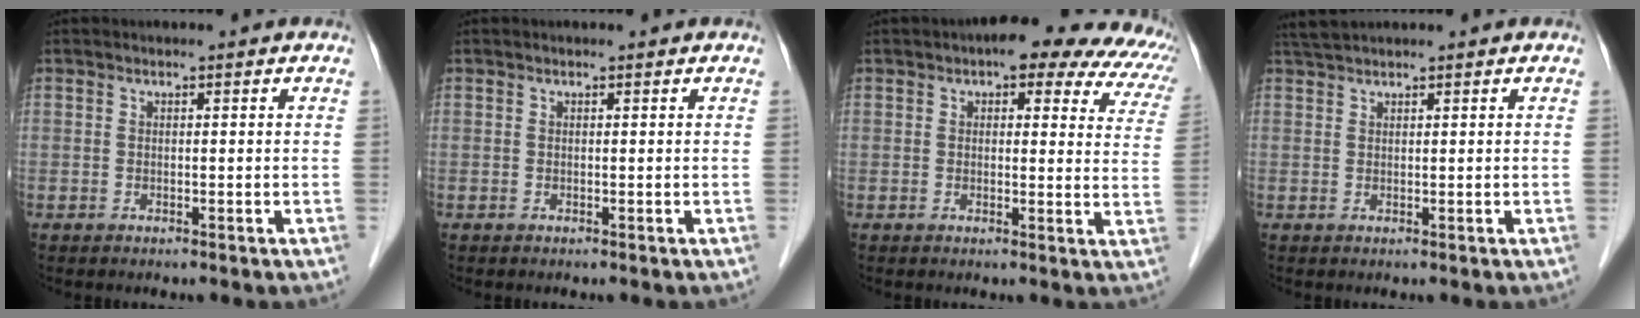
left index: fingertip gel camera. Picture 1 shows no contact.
{"total": 0.0}
{"total": 15.2, "force": [11.5, 6.0, 7.9], "torque": [-0.067, 0.022, 0.110]}
{"total": 2.3, "force": [2.2, -0.2, 0.7], "torque": [-0.014, 0.019, 0.044]}